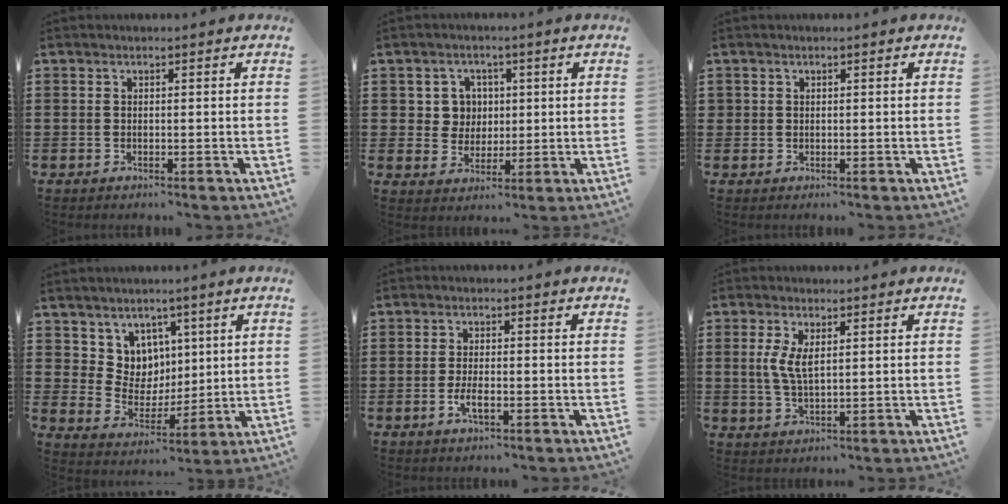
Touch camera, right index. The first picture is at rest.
{"total": 4.9, "force": [1.1, 4.6, 1.4], "torque": [-0.049, 0.015, 0.018]}
{"total": 0.9, "force": [0.3, 0.8, 0.1], "torque": [-0.003, 0.004, 0.006]}
{"total": 7.1, "force": [4.0, 5.9, 0.4], "torque": [-0.052, -0.017, 0.081]}
{"total": 2.9, "force": [-1.1, 0.8, 2.5], "torque": [-0.051, -0.003, -0.021]}
{"total": 4.6, "force": [1.1, 1.8, 4.0], "torque": [-0.092, 0.002, 0.015]}